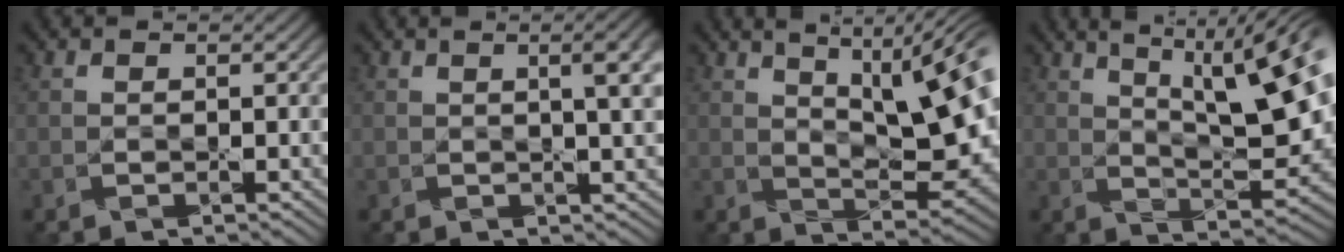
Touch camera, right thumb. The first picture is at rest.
{"total": 4.6, "force": [1.1, 1.1, 4.3], "torque": [-0.058, 0.012, 0.019]}
{"total": 14.7, "force": [5.0, 5.4, 12.8], "torque": [-0.193, 0.030, 0.078]}
{"total": 14.0, "force": [4.9, 4.7, 12.3], "torque": [-0.188, 0.021, 0.067]}